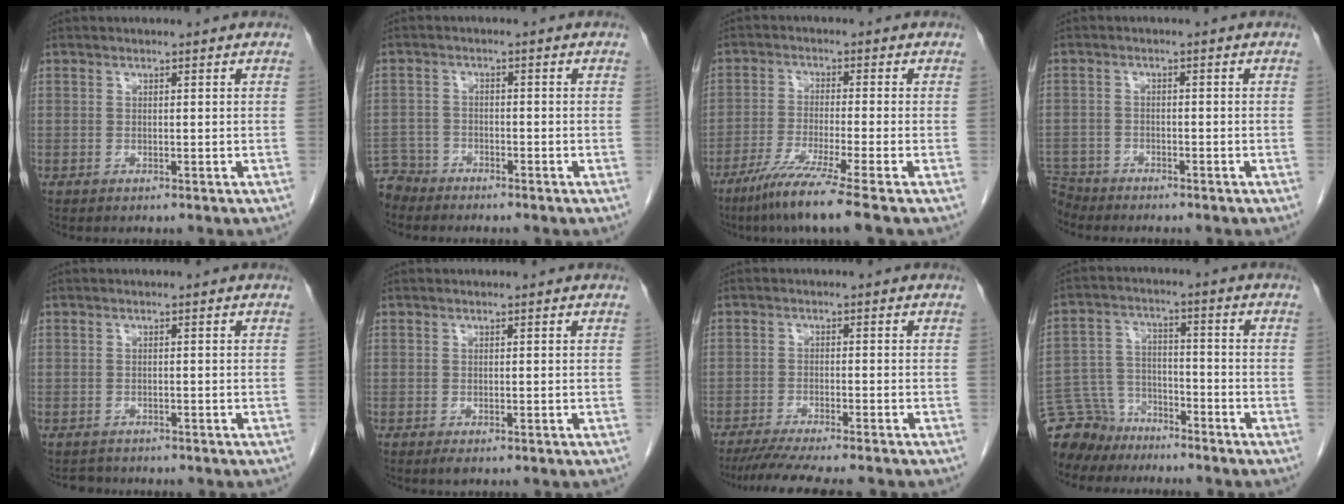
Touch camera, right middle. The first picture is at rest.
{"total": 4.3, "force": [-4.1, 1.3, -0.9], "torque": [0.020, -0.006, -0.080]}
{"total": 8.6, "force": [-6.2, -1.8, 5.7], "torque": [-0.101, -0.032, -0.113]}
{"total": 4.7, "force": [-4.5, 1.3, -0.2], "torque": [0.009, -0.011, -0.086]}
{"total": 2.0, "force": [-1.8, 0.8, -0.1], "torque": [-0.002, -0.003, -0.028]}
{"total": 1.0, "force": [-0.6, 0.3, 0.7], "torque": [-0.010, -0.002, -0.007]}
{"total": 11.0, "force": [-9.5, 0.3, 5.5], "torque": [-0.071, -0.021, -0.144]}
{"total": 9.6, "force": [-8.5, 4.5, 0.3], "torque": [-0.016, 0.019, -0.156]}